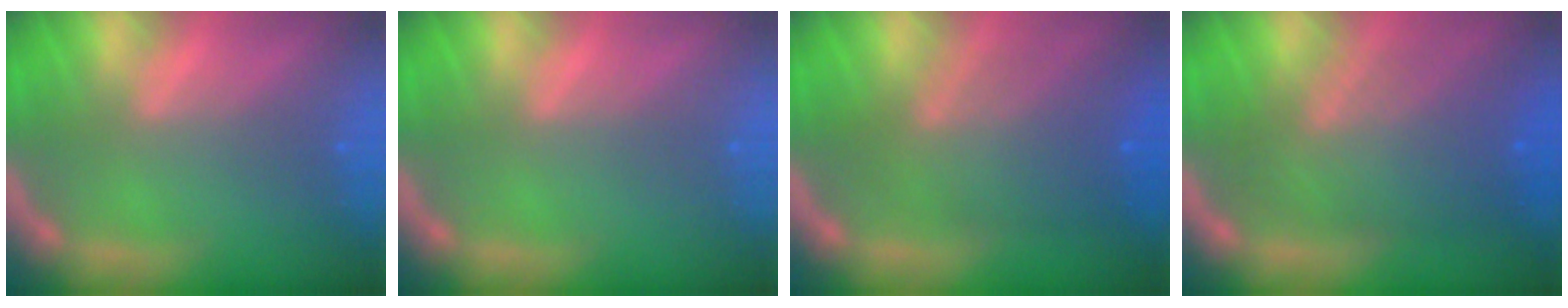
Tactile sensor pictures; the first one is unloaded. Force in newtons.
{"total": 0.0}
{"total": 7.5}
{"total": 8.6}